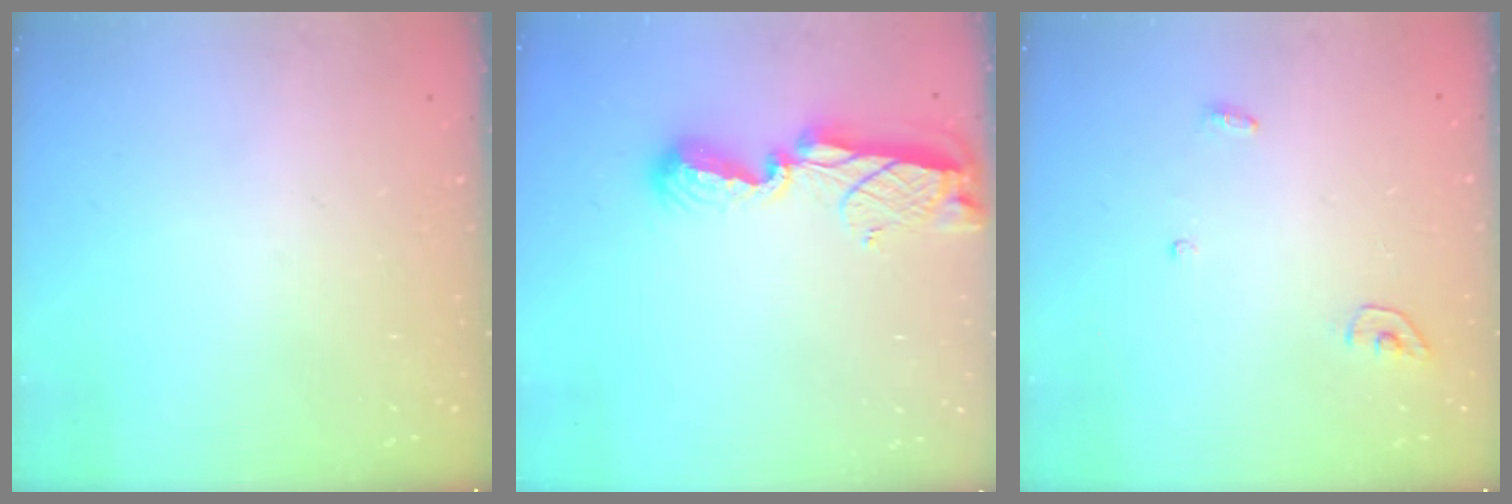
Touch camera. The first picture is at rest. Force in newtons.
{"total": 8.1, "press": 8.1, "slide": 0.7}
{"total": 3.4, "press": 3.4, "slide": 0.3}